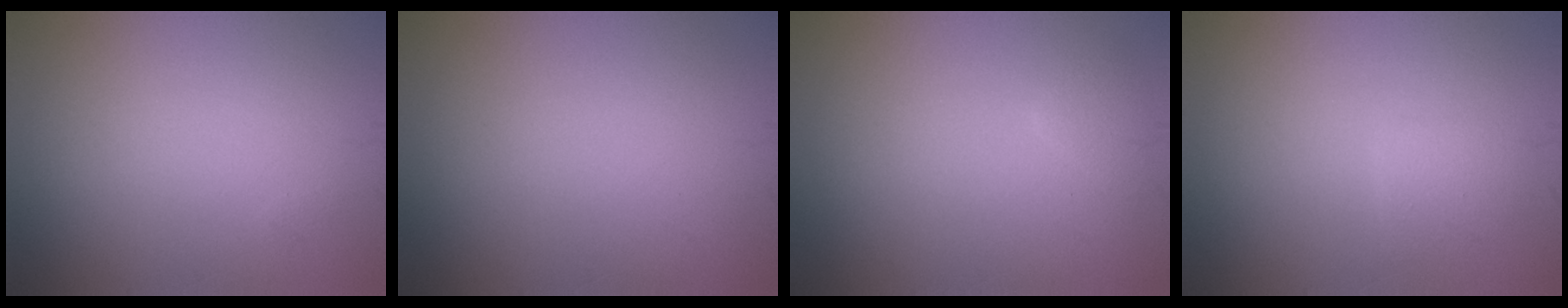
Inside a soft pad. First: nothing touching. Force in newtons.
{"total": 0.0}
{"total": 0.9, "press": 0.9, "slide": 0.1}
{"total": 1.4, "press": 1.4, "slide": 0.1}